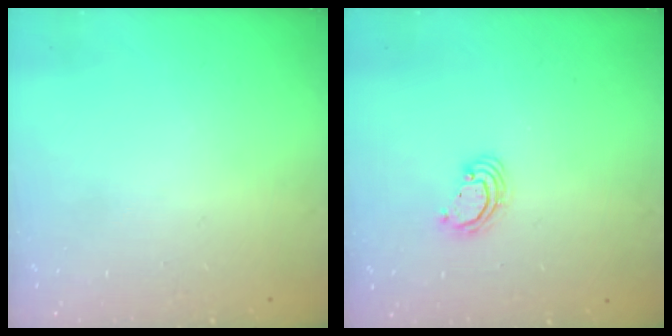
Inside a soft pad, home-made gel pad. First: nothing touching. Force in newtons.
{"total": 3.9, "press": 3.9, "slide": 0.2}